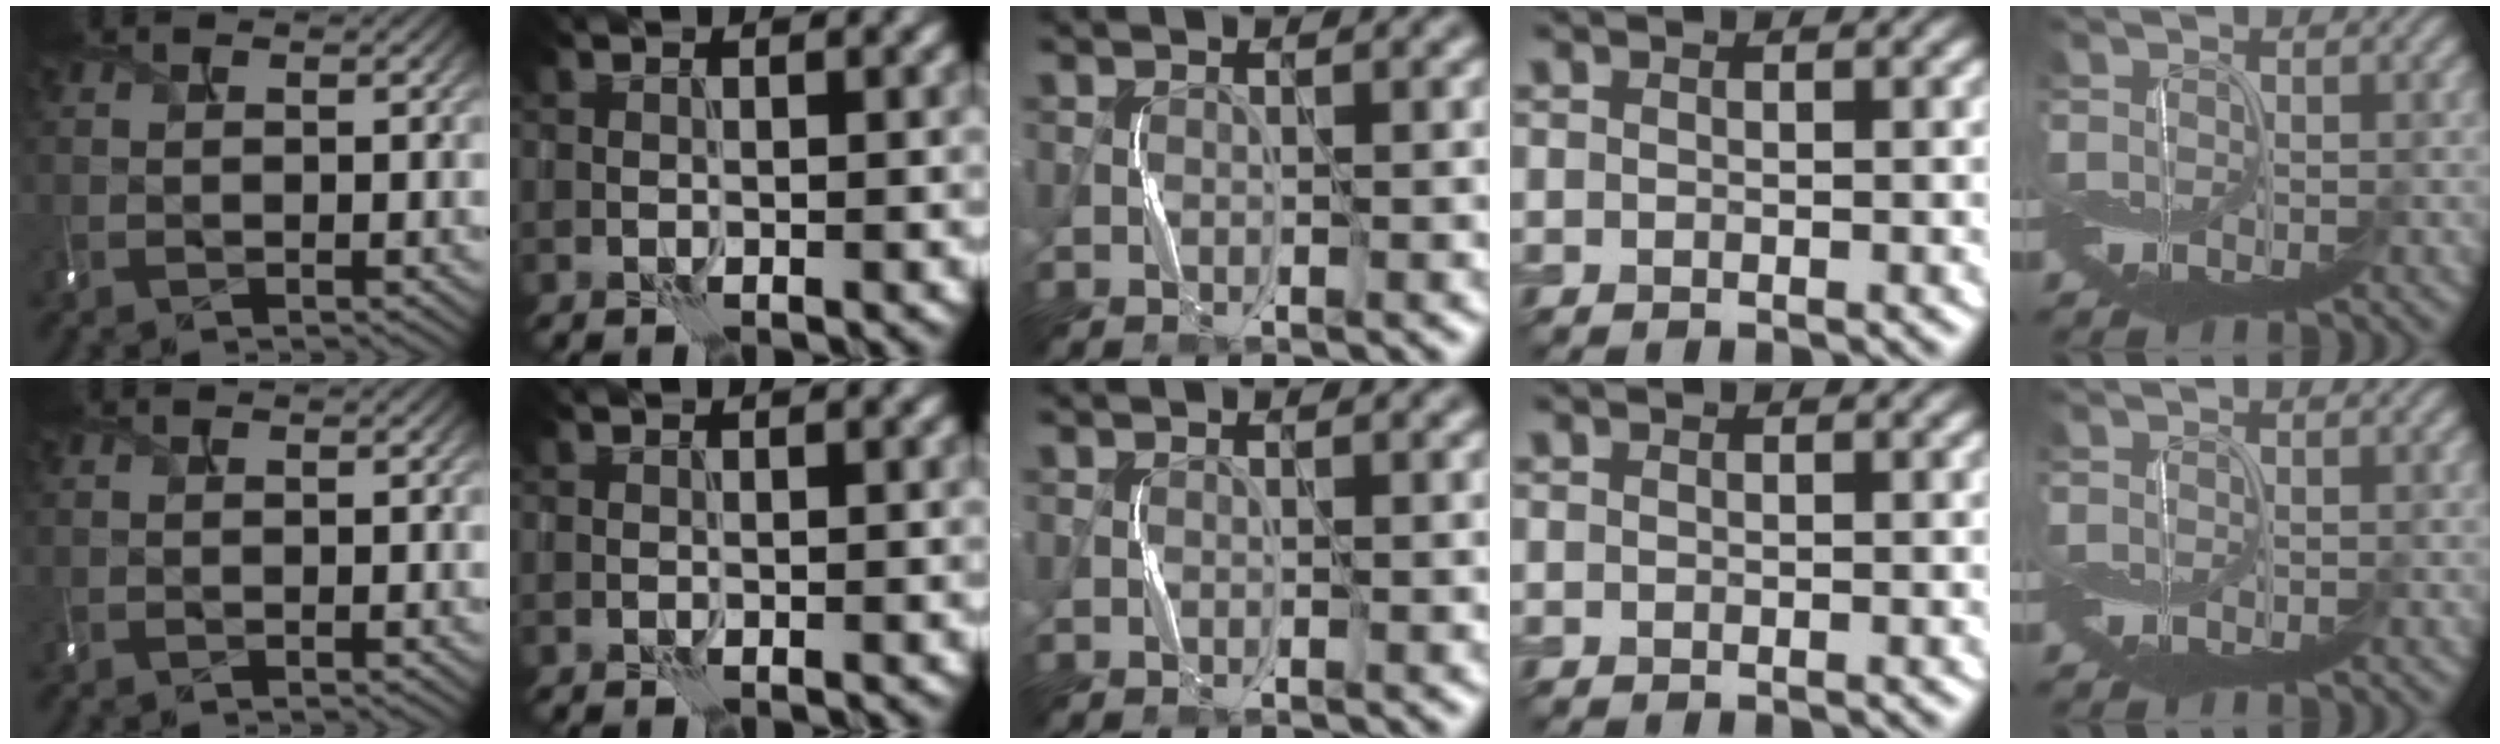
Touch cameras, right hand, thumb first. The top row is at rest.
{}